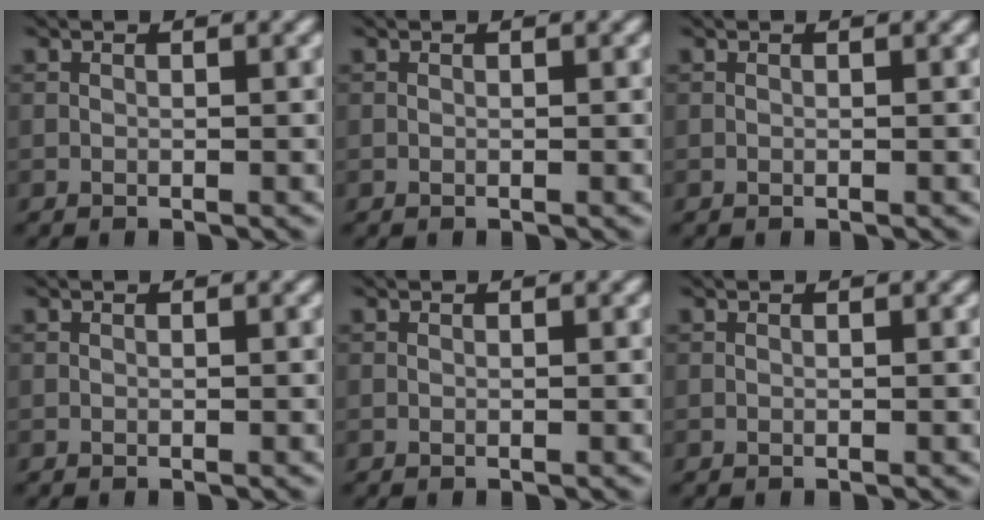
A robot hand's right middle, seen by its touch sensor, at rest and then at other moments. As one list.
[{"total": 0.0}, {"total": 0.0}, {"total": 0.0}, {"total": 0.0}, {"total": 0.0}]